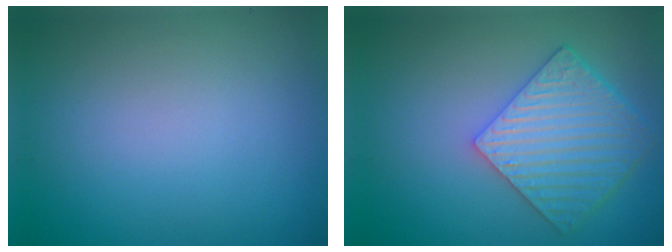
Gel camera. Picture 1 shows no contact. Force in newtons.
{"total": 6.2, "press": 5.2, "slide": 3.4}